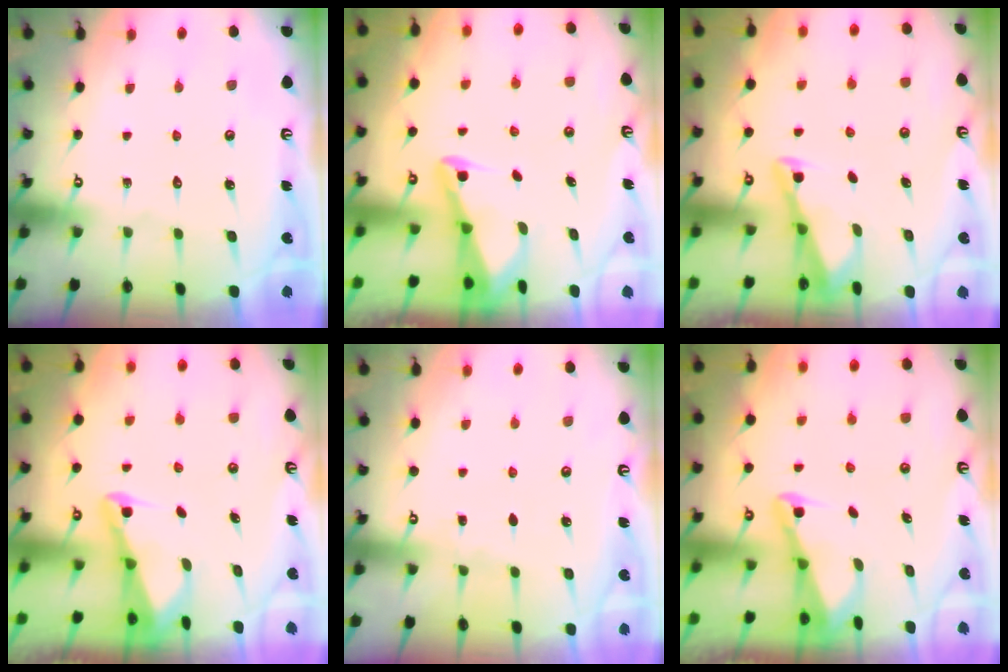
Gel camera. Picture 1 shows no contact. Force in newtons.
{"total": 2.3, "press": 2.3, "slide": 0.2}
{"total": 3.0, "press": 3.0, "slide": 0.3}
{"total": 2.1, "press": 2.1, "slide": 0.3}
{"total": 2.4, "press": 2.4, "slide": 0.4}
{"total": 2.0, "press": 2.0, "slide": 0.4}